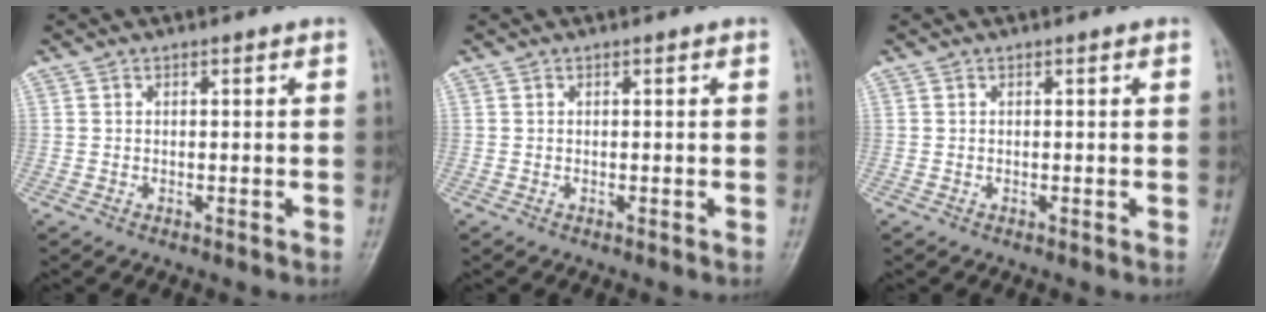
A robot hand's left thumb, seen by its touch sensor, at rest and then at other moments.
{"total": 0.0}
{"total": 0.0}